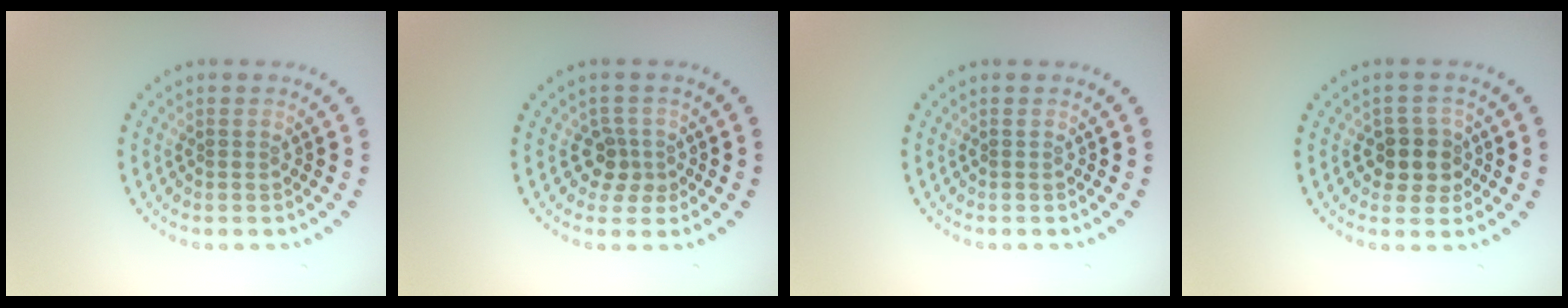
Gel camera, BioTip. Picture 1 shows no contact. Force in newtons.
{"total": 2.3, "press": 1.8, "slide": 1.4}
{"total": 0.0}
{"total": 2.9, "press": 2.6, "slide": 1.3}